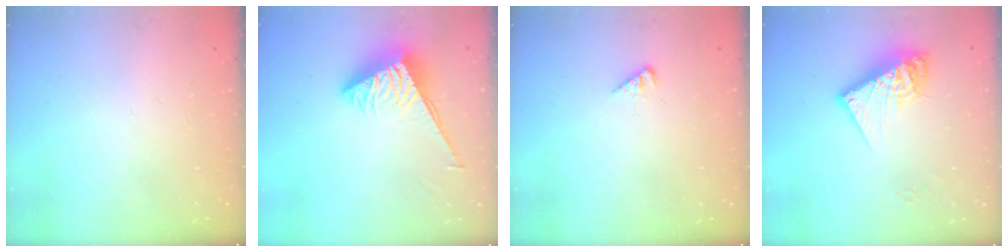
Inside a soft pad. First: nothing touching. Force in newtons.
{"total": 3.8, "press": 3.8, "slide": 0.4}
{"total": 1.5, "press": 1.5, "slide": 0.3}
{"total": 13.0, "press": 13.0, "slide": 1.0}